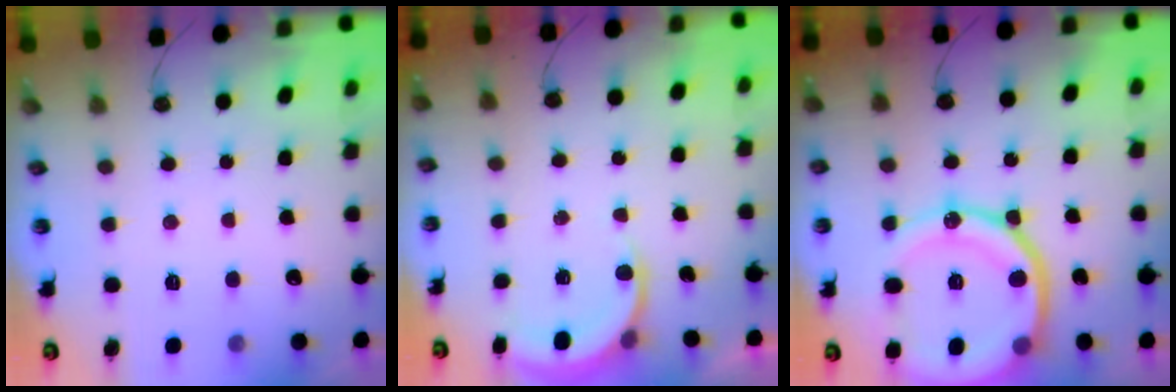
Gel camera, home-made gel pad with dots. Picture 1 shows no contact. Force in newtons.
{"total": 5.4, "press": 5.4, "slide": 0.2}
{"total": 21.9, "press": 21.8, "slide": 2.5}